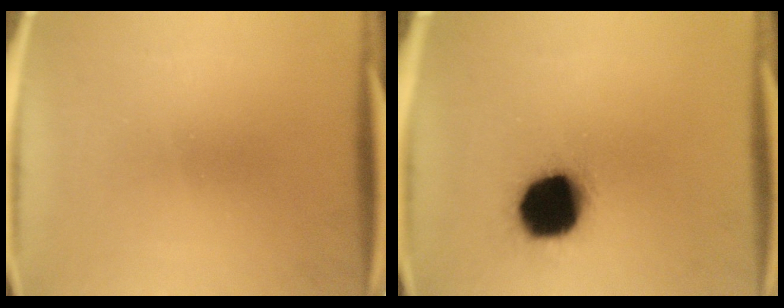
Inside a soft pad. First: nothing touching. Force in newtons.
{"total": 17.1}